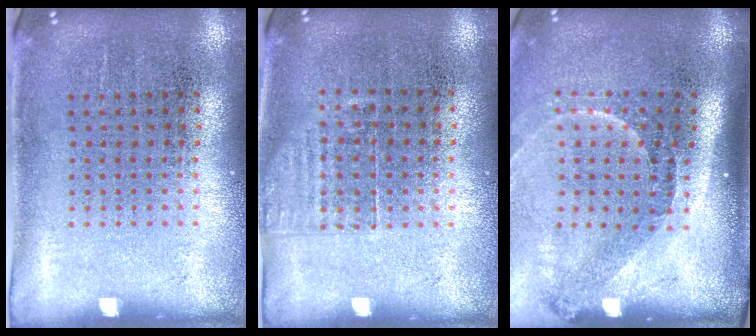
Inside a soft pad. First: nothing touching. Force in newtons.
{"total": 1.2, "press": 0.9, "slide": 0.7}
{"total": 1.9, "press": 1.4, "slide": 1.4}